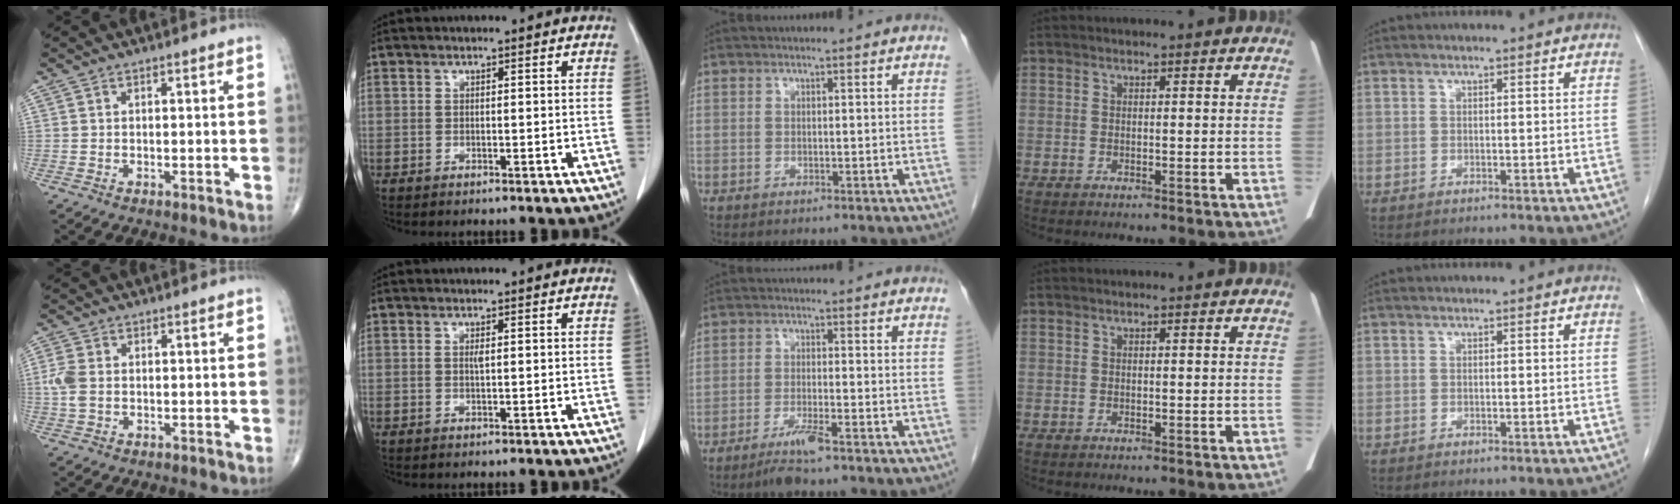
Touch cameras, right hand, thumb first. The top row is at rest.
{"thumb": {"total": 4.0, "force": [0.0, 2.7, 3.0], "torque": [-0.089, 0.004, -0.002]}, "index": {"total": 0.6, "force": [0.2, 0.0, 0.5], "torque": [-0.015, -0.002, 0.003]}, "middle": {"total": 3.8, "force": [-2.7, -0.1, 2.7], "torque": [-0.056, -0.008, -0.052]}}